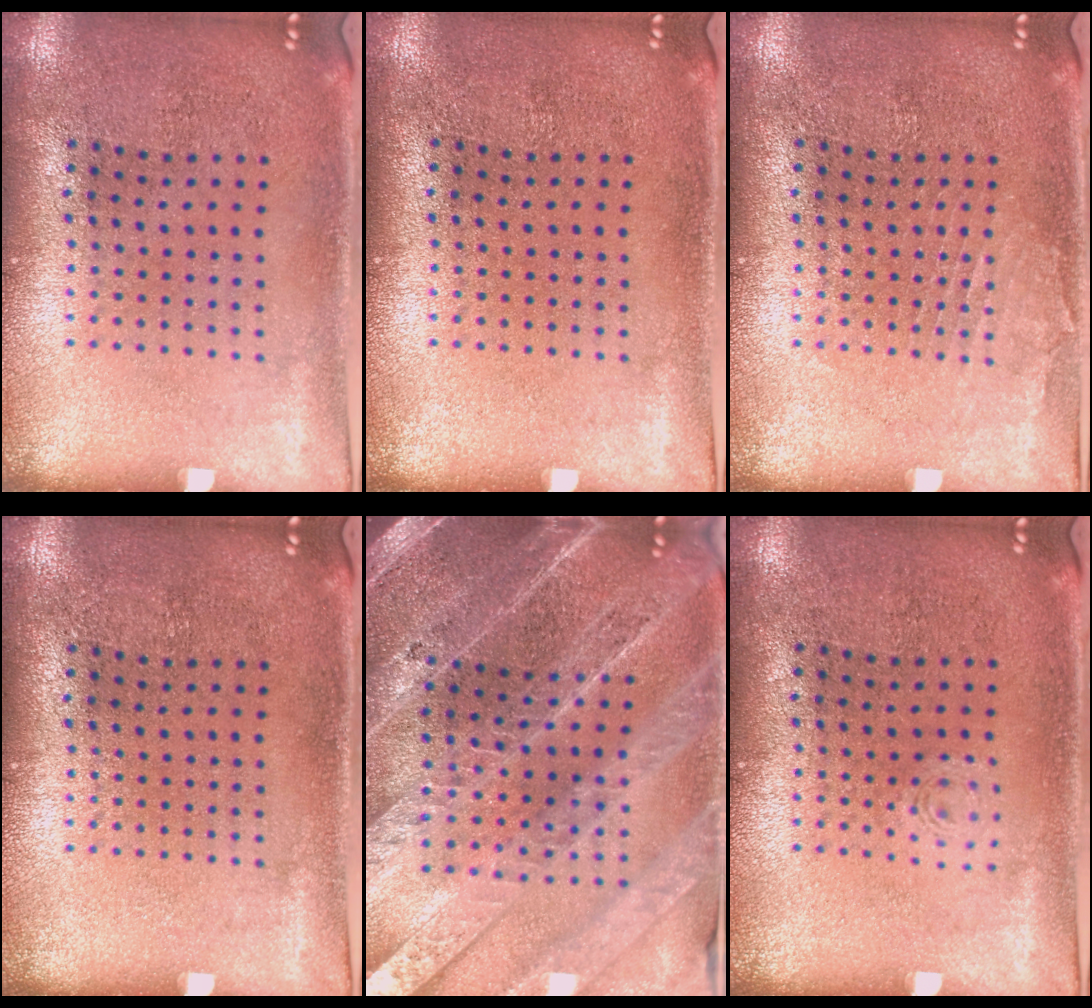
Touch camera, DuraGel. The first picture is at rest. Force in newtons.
{"total": 0.0}
{"total": 1.0, "press": 1.0, "slide": 0.1}
{"total": 0.0}
{"total": 4.6, "press": 4.1, "slide": 2.2}
{"total": 0.8, "press": 0.8, "slide": 0.2}